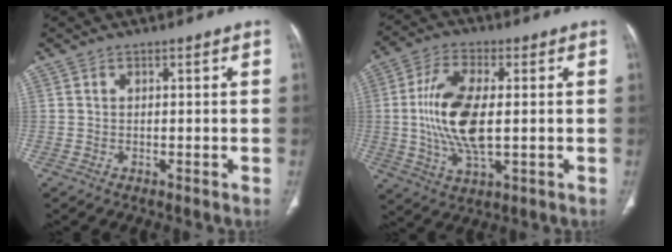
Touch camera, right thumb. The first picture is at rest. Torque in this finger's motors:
{"motor_torque": [1.37, 1.84, 1.45, -0.69, 0.51]}